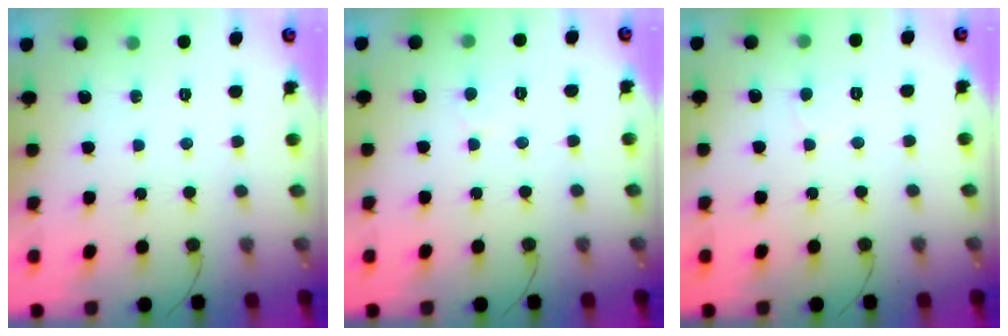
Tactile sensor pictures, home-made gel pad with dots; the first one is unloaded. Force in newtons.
{"total": 3.0, "press": 3.0, "slide": 0.2}
{"total": 3.8, "press": 3.8, "slide": 0.4}